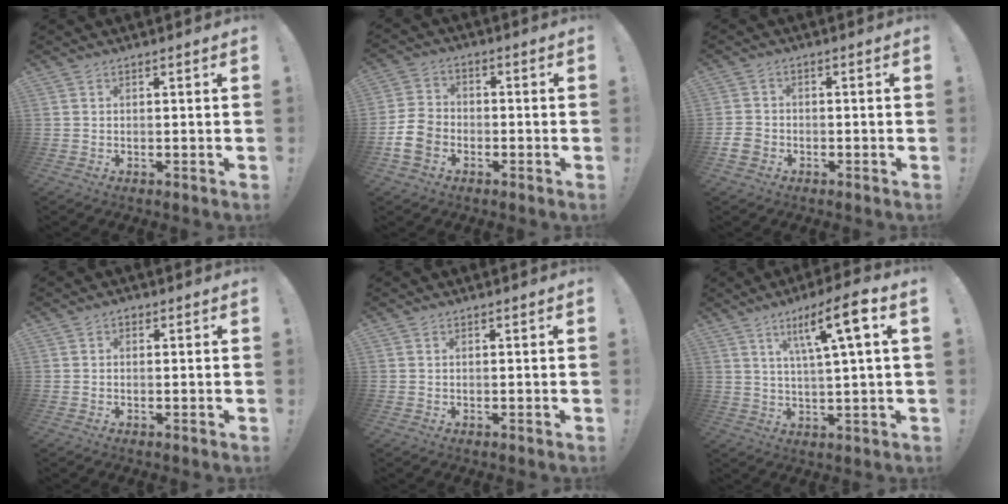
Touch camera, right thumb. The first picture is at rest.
{"total": 9.9, "force": [-4.4, 7.3, 5.1], "torque": [-0.100, 0.030, -0.079]}
{"total": 4.7, "force": [-2.0, 3.6, 2.2], "torque": [-0.052, 0.009, -0.037]}
{"total": 0.9, "force": [0.1, 0.8, 0.3], "torque": [0.003, 0.001, 0.000]}
{"total": 0.0}
{"total": 12.2, "force": [4.7, 1.0, 11.2], "torque": [-0.193, -0.009, 0.065]}